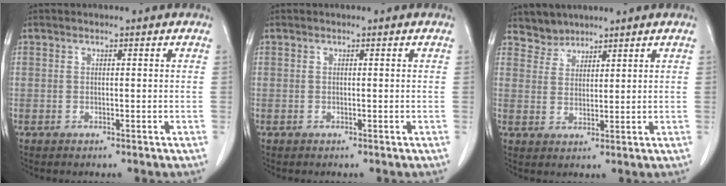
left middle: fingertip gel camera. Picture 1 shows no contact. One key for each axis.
{"total": 0.0}
{"total": 3.2, "fx": 2.9, "fy": 1.2, "fz": -0.6, "tx": 0.018, "ty": 0.005, "tz": 0.054}